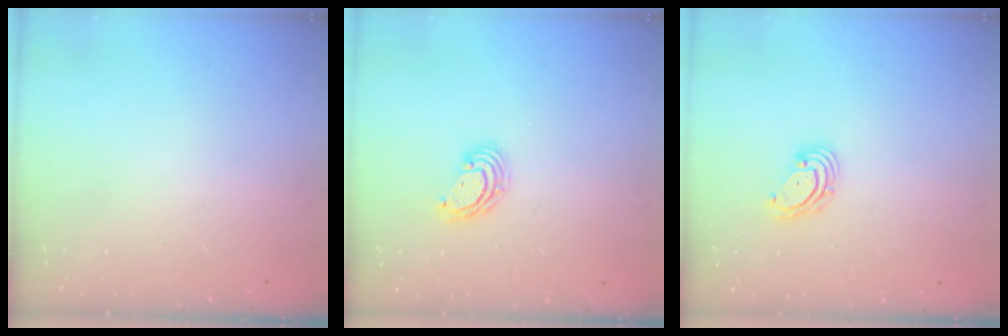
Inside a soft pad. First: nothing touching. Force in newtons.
{"total": 4.9, "press": 4.9, "slide": 0.2}
{"total": 4.0, "press": 4.0, "slide": 0.4}